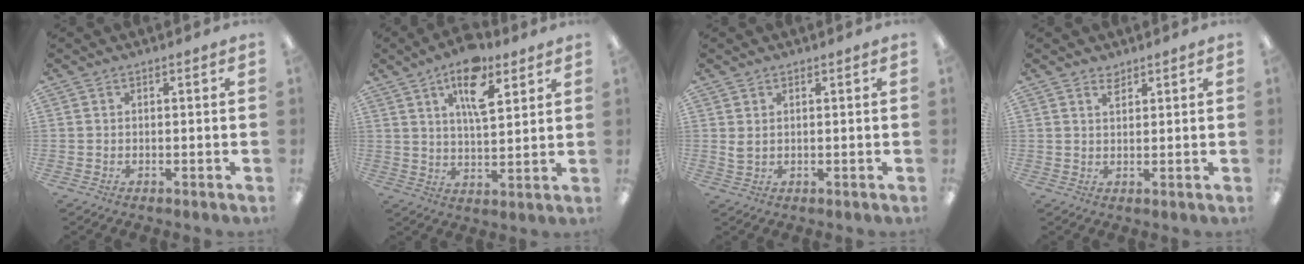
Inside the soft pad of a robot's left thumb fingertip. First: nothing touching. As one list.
[{"total": 12.2, "force": [7.0, 5.1, 8.6], "torque": [-0.132, -0.024, 0.117]}, {"total": 1.9, "force": [0.8, 1.1, 1.3], "torque": [-0.027, 0.003, 0.015]}, {"total": 2.0, "force": [1.7, 0.8, 0.8], "torque": [-0.010, -0.005, 0.030]}]